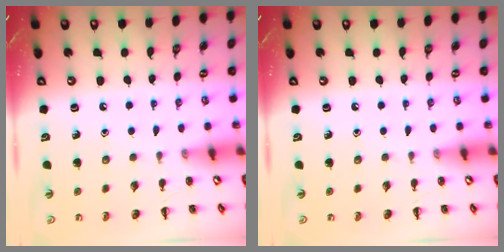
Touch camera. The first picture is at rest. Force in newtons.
{"total": 0.0}